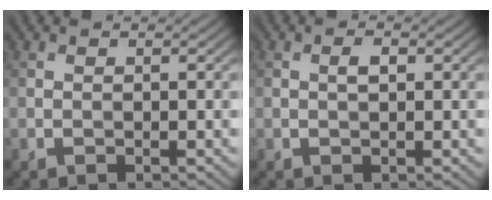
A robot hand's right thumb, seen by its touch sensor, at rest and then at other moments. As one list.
[{"total": 1.2, "force": [0.2, 0.5, 1.1], "torque": [-0.020, 0.002, 0.003]}]